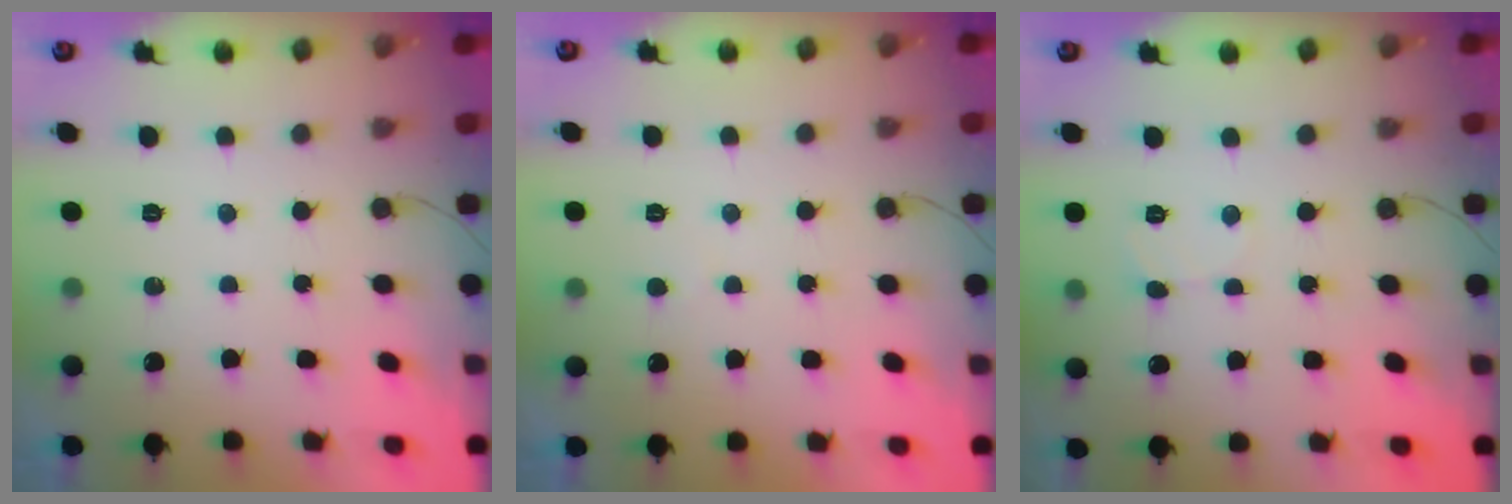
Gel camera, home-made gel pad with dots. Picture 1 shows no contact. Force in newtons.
{"total": 1.9, "press": 1.9, "slide": 0.3}
{"total": 3.9, "press": 3.9, "slide": 0.4}